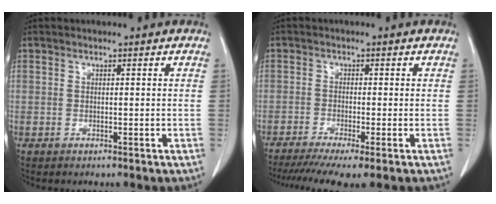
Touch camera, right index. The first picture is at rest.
{"total": 8.4, "force": [-6.1, 0.6, 5.8], "torque": [-0.094, -0.013, -0.099]}